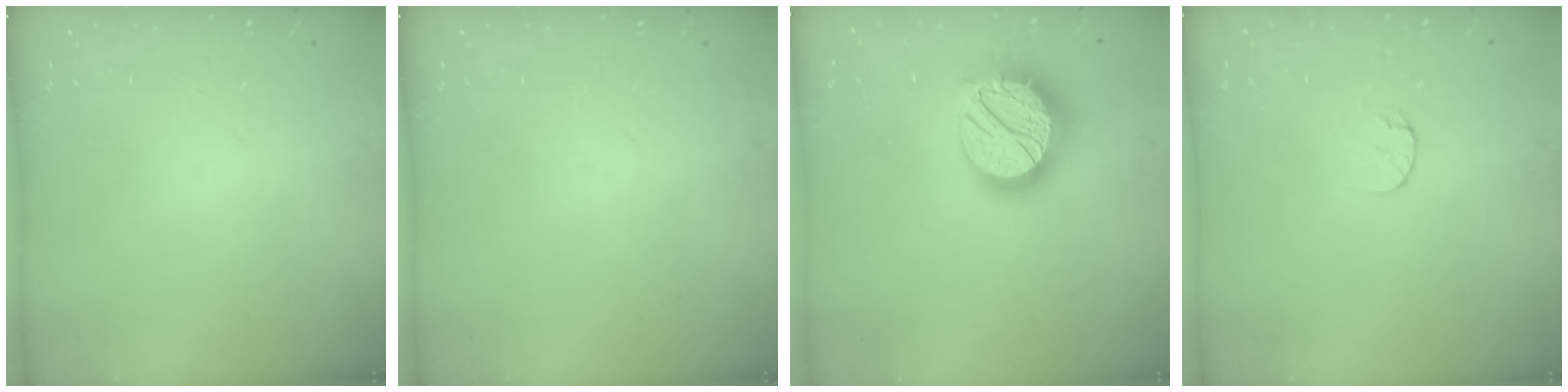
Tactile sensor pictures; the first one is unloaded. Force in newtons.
{"total": 0.0}
{"total": 18.3, "press": 18.2, "slide": 1.0}
{"total": 5.2, "press": 5.1, "slide": 0.5}